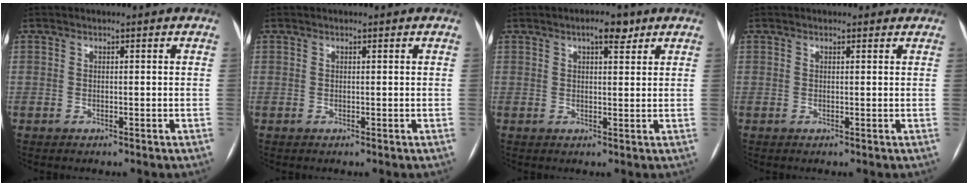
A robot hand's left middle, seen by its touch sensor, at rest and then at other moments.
{"total": 0.0}
{"total": 3.6, "force": [2.3, 1.2, 2.5], "torque": [-0.038, 0.008, 0.033]}
{"total": 1.6, "force": [1.3, 0.7, 0.6], "torque": [-0.011, 0.010, 0.013]}